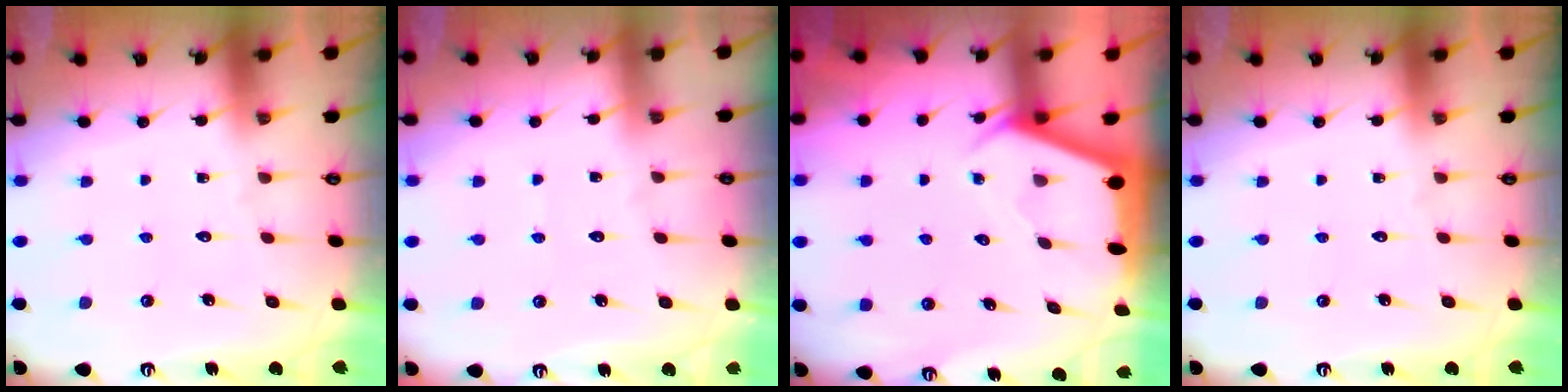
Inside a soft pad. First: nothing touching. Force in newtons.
{"total": 2.0, "press": 2.0, "slide": 0.3}
{"total": 2.2, "press": 2.2, "slide": 0.3}
{"total": 0.0}